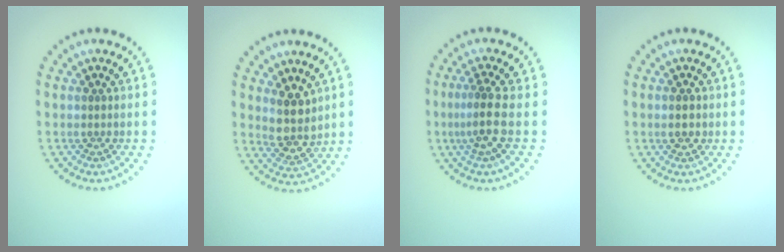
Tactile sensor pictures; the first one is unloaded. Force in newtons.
{"total": 3.3, "press": 2.9, "slide": 1.6}
{"total": 2.8, "press": 2.1, "slide": 1.9}
{"total": 1.9, "press": 1.9, "slide": 0.2}